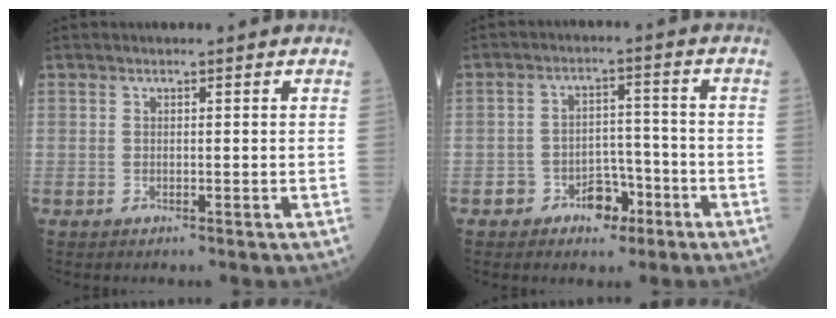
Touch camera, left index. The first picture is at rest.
{"total": 5.3, "force": [-3.1, 3.5, 2.7], "torque": [-0.041, 0.018, -0.047]}